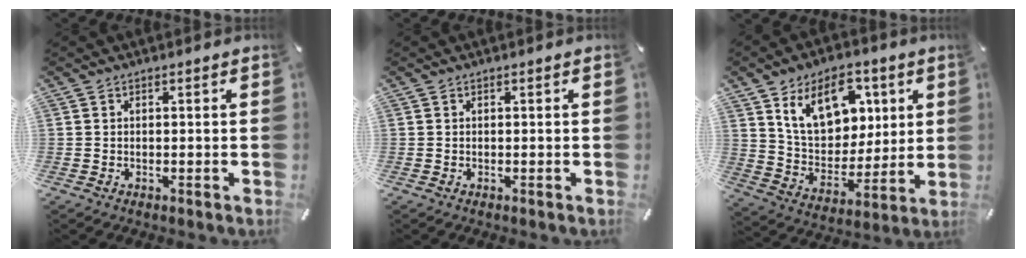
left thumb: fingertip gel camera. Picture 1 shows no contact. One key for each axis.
{"total": 0.0}
{"total": 15.8, "fx": 7.9, "fy": 11.0, "fz": 8.0, "tx": -0.139, "ty": -0.026, "tz": 0.153}